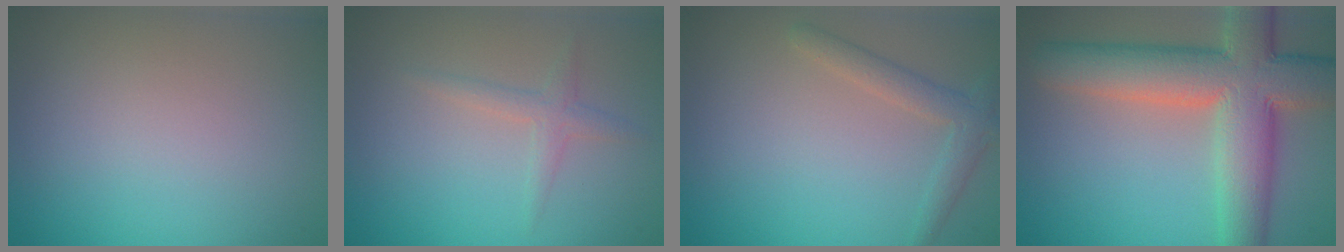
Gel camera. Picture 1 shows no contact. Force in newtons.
{"total": 1.5, "press": 1.5, "slide": 0.0}
{"total": 2.3, "press": 2.3, "slide": 0.2}
{"total": 10.9, "press": 10.9, "slide": 0.7}